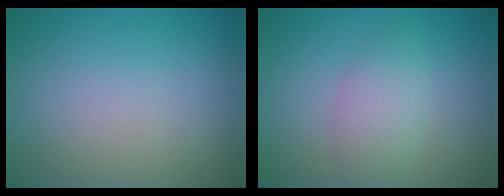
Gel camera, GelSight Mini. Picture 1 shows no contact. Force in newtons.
{"total": 2.8, "press": 2.8, "slide": 0.1}